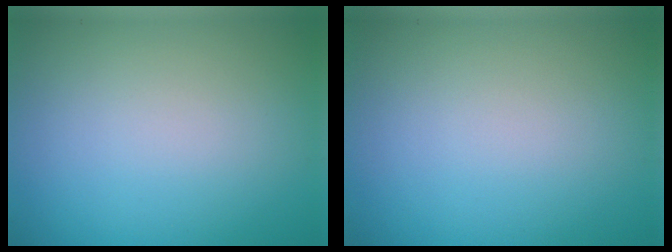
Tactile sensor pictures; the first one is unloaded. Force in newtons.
{"total": 0.0}